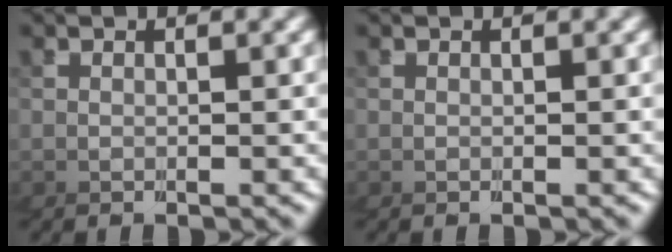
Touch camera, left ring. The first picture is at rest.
{"total": 0.0}